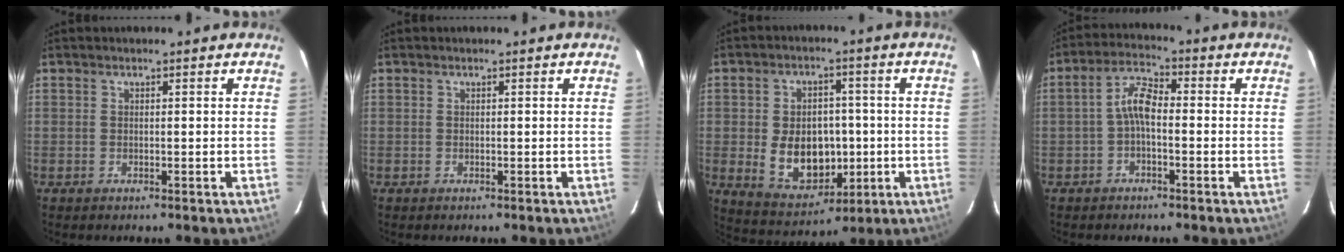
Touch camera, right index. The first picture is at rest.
{"total": 0.0}
{"total": 12.1, "force": [-1.5, 8.7, 8.3], "torque": [-0.171, -0.001, 0.001]}
{"total": 4.8, "force": [-1.2, 2.0, 4.2], "torque": [-0.087, 0.018, -0.027]}